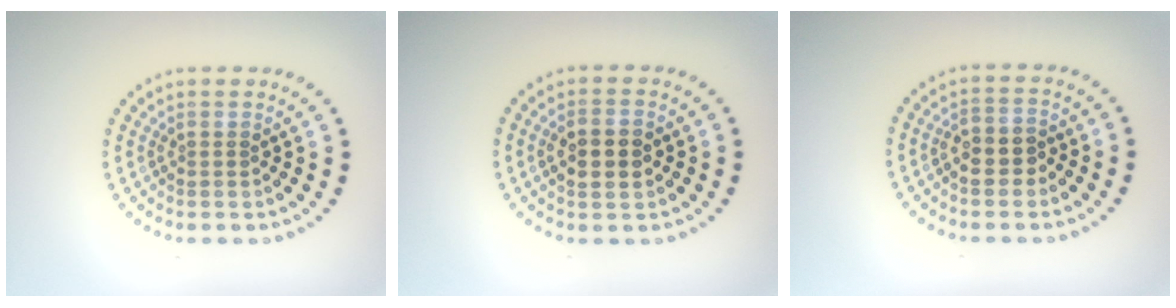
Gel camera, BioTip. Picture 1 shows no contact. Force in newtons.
{"total": 2.9, "press": 2.9, "slide": 0.2}
{"total": 2.0, "press": 1.9, "slide": 0.6}